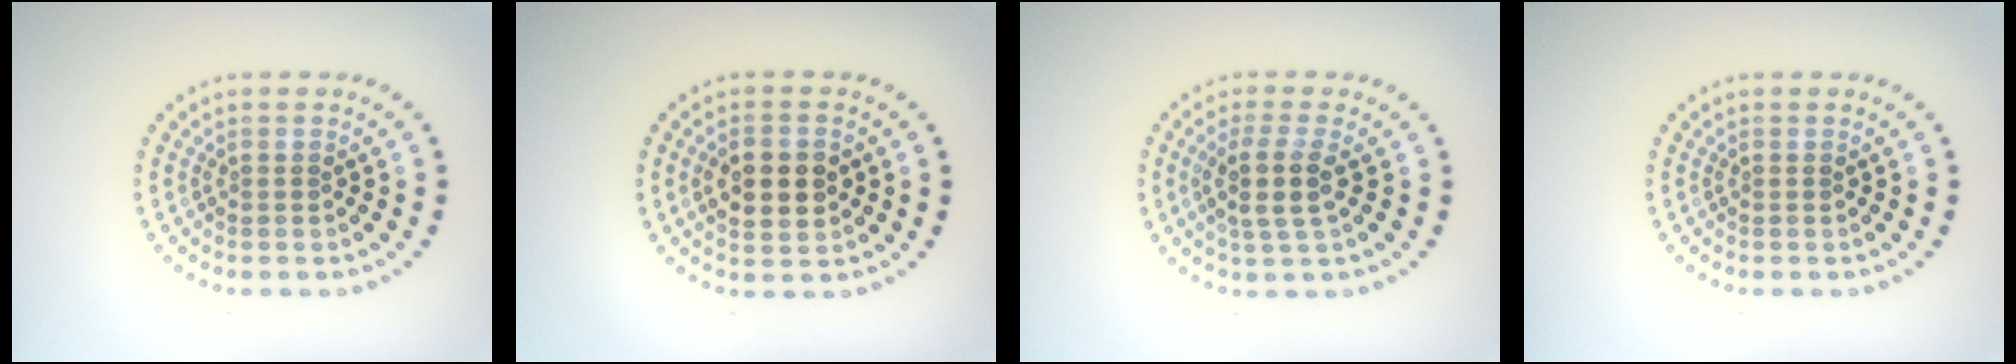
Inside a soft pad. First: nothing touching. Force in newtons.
{"total": 4.3, "press": 4.3, "slide": 0.4}
{"total": 2.9, "press": 2.5, "slide": 1.5}
{"total": 0.0}